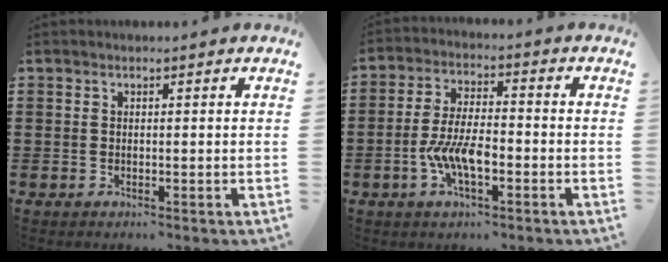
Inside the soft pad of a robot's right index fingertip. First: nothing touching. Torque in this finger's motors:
{"motor_torque": [1.38, 0.76, 0.52, 0.21]}